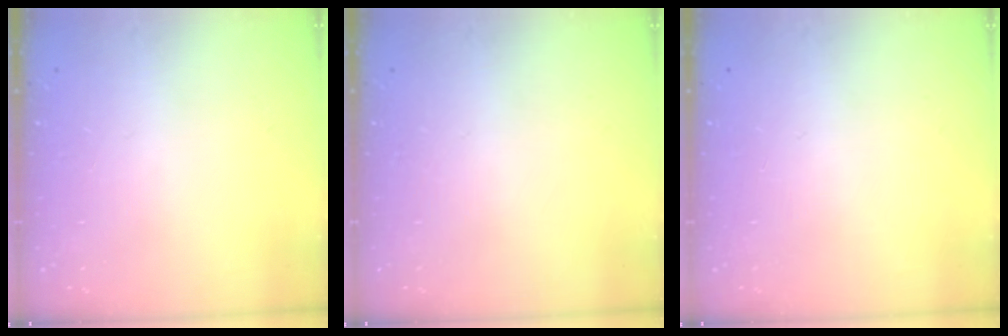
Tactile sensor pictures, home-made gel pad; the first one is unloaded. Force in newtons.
{"total": 0.0}
{"total": 0.0}